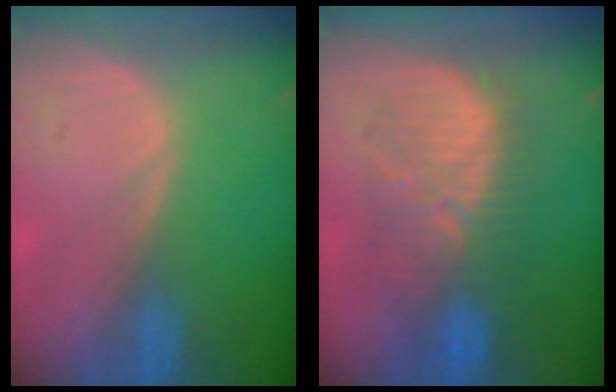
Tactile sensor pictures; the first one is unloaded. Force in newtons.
{"total": 9.1, "press": 9.1, "slide": 0.3}